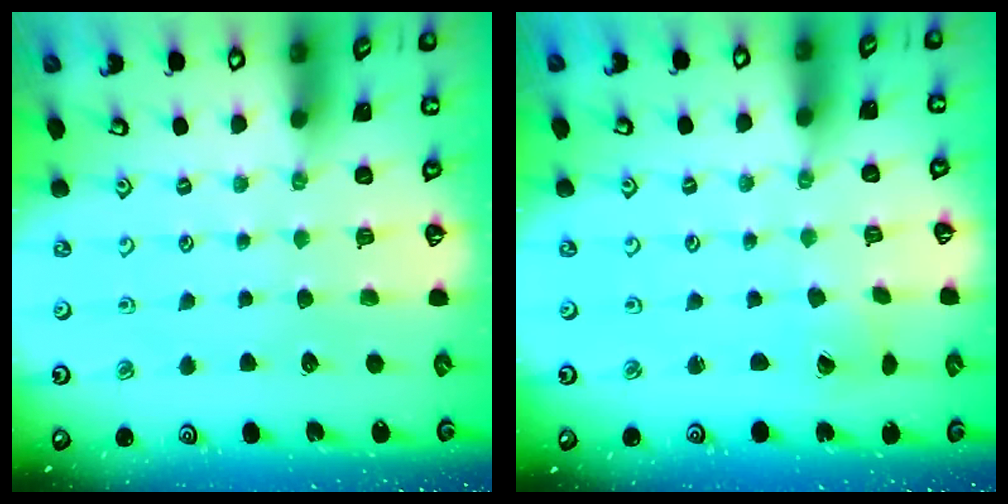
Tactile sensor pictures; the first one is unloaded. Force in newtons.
{"total": 0.8, "press": 0.8, "slide": 0.1}